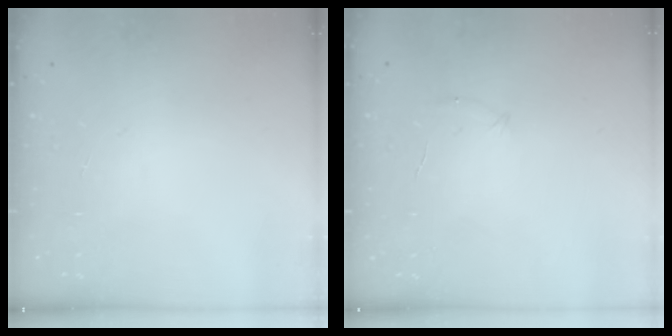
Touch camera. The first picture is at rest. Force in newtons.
{"total": 4.7, "press": 4.5, "slide": 1.3}